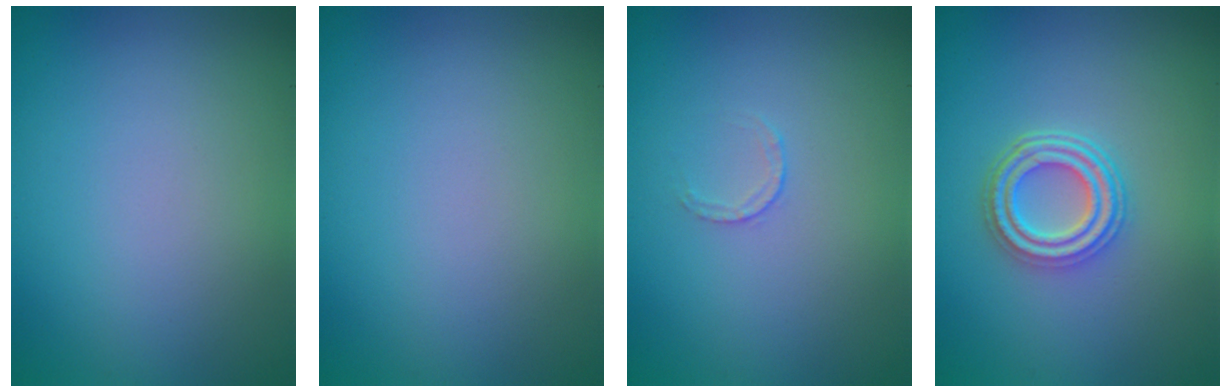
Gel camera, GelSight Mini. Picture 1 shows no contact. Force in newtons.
{"total": 0.0}
{"total": 0.6, "press": 0.4, "slide": 0.4}
{"total": 4.0, "press": 3.1, "slide": 2.5}